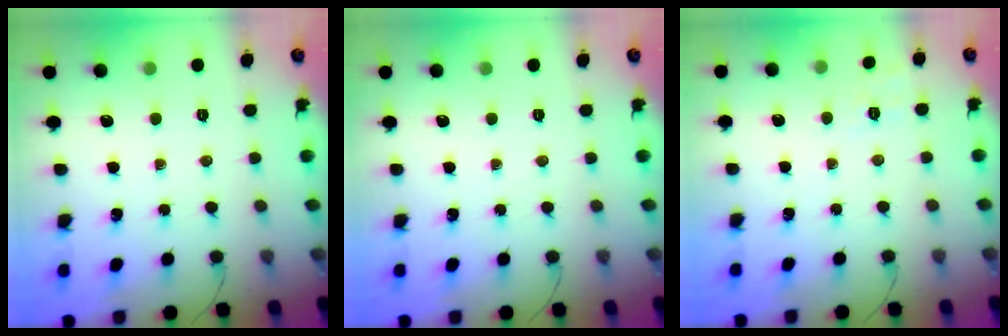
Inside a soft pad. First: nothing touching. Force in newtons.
{"total": 0.0}
{"total": 5.8, "press": 5.5, "slide": 1.9}